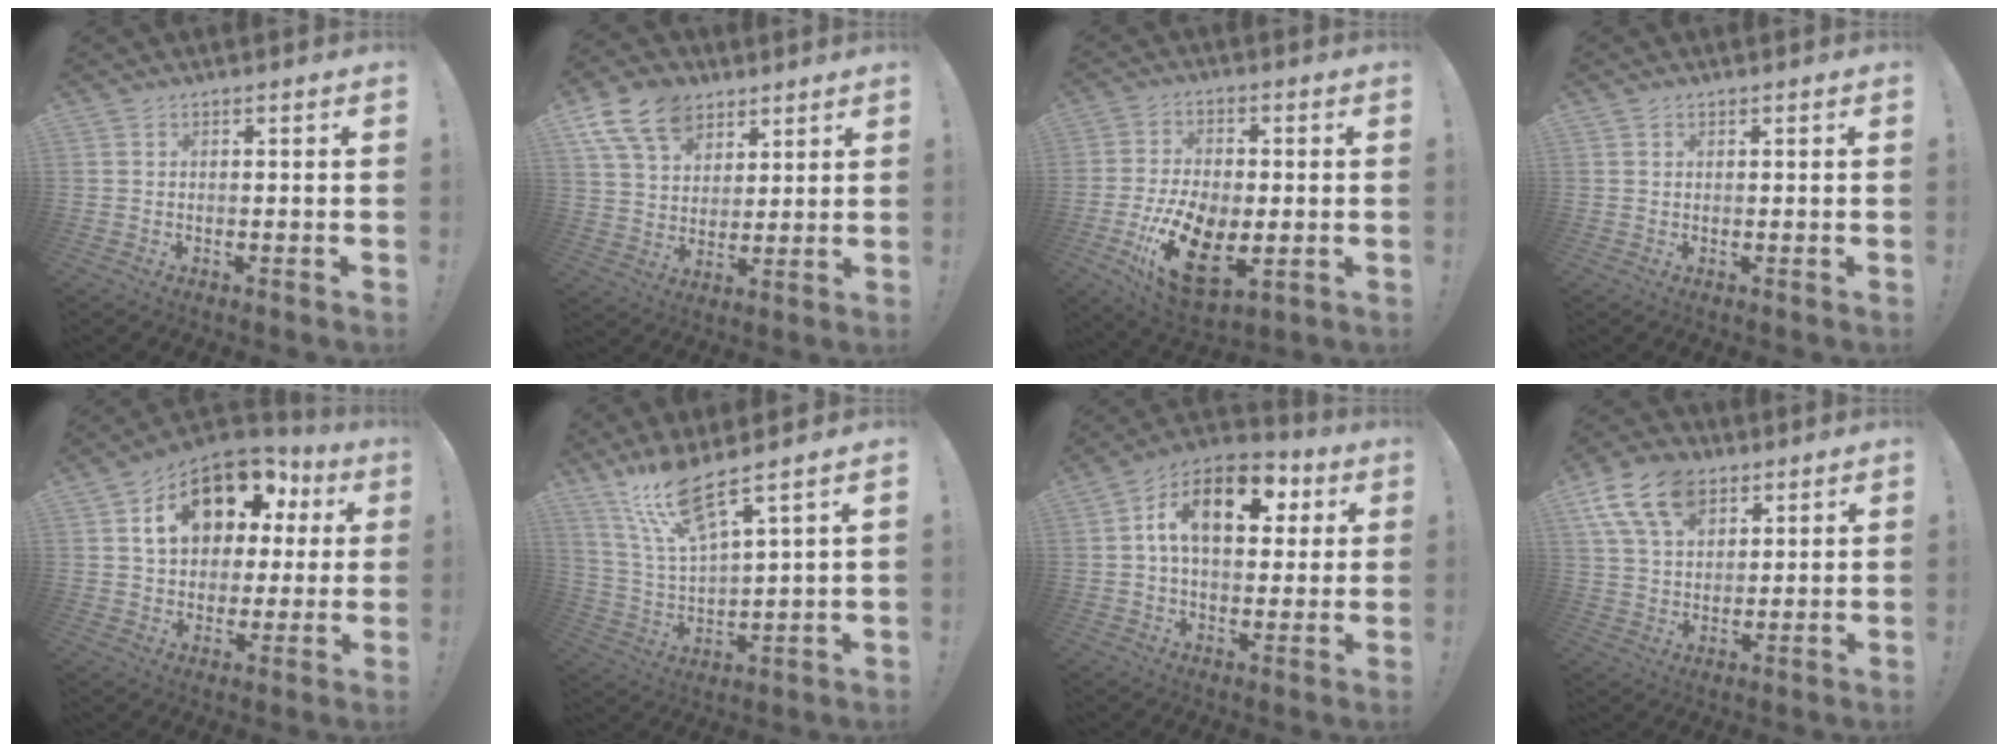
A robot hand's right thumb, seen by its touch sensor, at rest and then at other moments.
{"total": 15.1, "force": [8.6, 10.3, 7.0], "torque": [-0.116, -0.043, 0.165]}
{"total": 17.4, "force": [-5.3, 10.0, 13.2], "torque": [-0.252, 0.022, -0.082]}
{"total": 0.7, "force": [0.4, 0.5, 0.0], "torque": [0.007, -0.002, 0.007]}
{"total": 17.3, "force": [7.7, 11.1, 10.8], "torque": [-0.167, -0.032, 0.143]}
{"total": 13.9, "force": [10.3, 2.5, 9.0], "torque": [-0.182, -0.050, 0.175]}
{"total": 16.4, "force": [4.8, 9.6, 12.3], "torque": [-0.193, -0.005, 0.079]}
{"total": 15.4, "force": [8.4, 9.9, 8.3], "torque": [-0.151, -0.035, 0.156]}